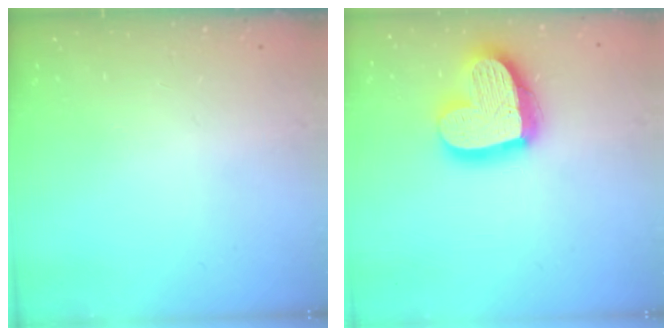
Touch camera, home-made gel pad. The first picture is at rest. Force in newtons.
{"total": 21.1, "press": 21.0, "slide": 1.8}